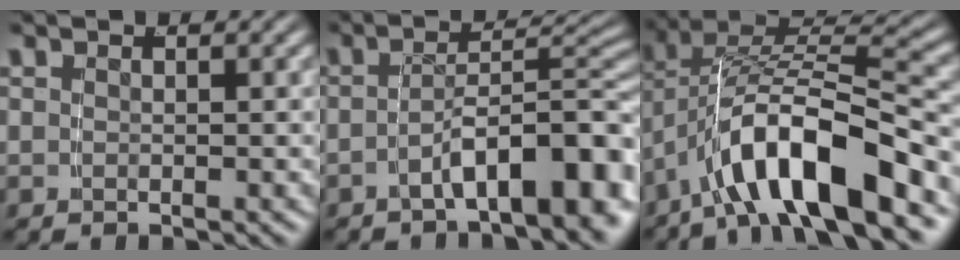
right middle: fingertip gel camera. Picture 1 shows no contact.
{"total": 7.9, "force": [-5.1, 1.8, 5.7], "torque": [-0.058, 0.007, -0.075]}
{"total": 10.0, "force": [-2.6, 5.6, 7.8], "torque": [-0.154, -0.008, -0.039]}